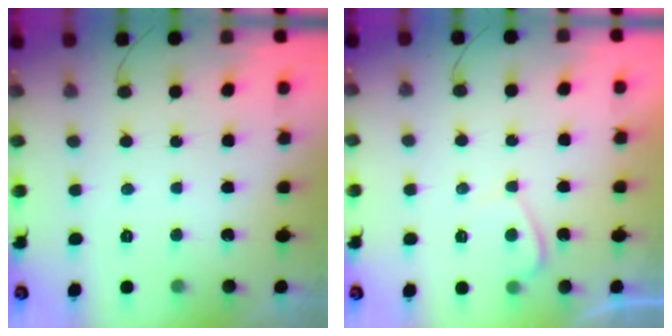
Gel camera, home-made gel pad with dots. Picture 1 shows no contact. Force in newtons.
{"total": 0.5, "press": 0.2, "slide": 0.5}